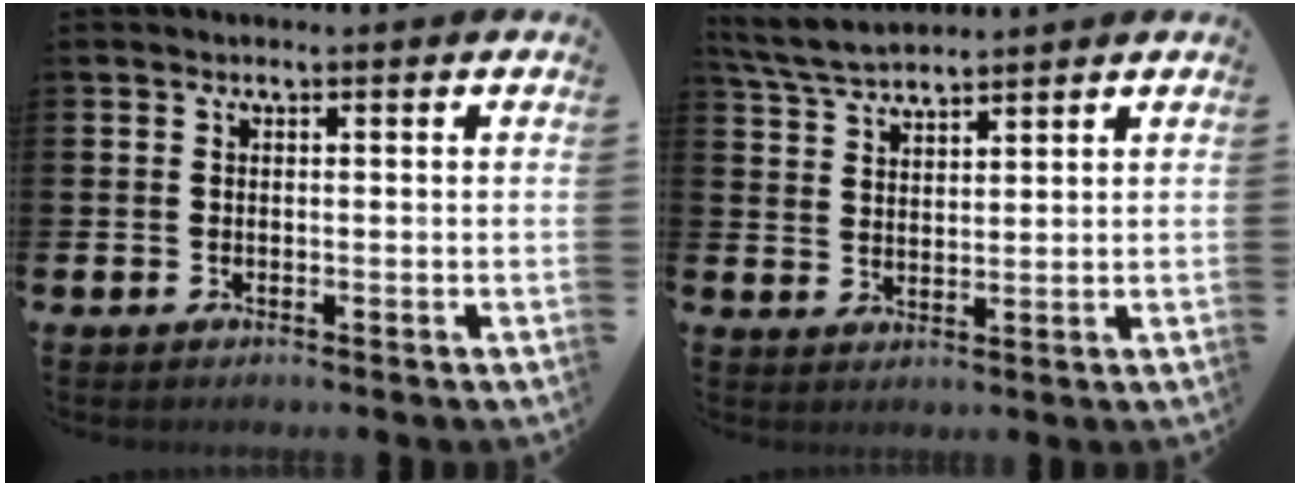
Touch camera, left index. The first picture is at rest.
{"total": 5.0, "force": [4.8, 0.6, 1.2], "torque": [-0.036, -0.020, 0.088]}